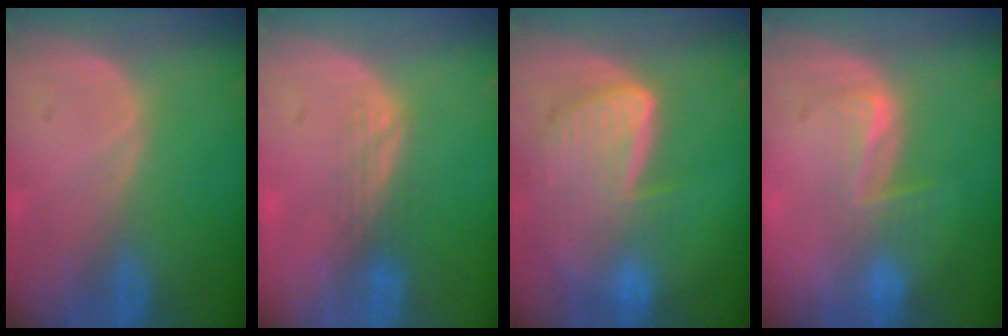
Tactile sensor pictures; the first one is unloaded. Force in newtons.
{"total": 2.9, "press": 2.5, "slide": 1.5}
{"total": 9.3, "press": 8.1, "slide": 4.6}
{"total": 4.3, "press": 4.1, "slide": 1.4}